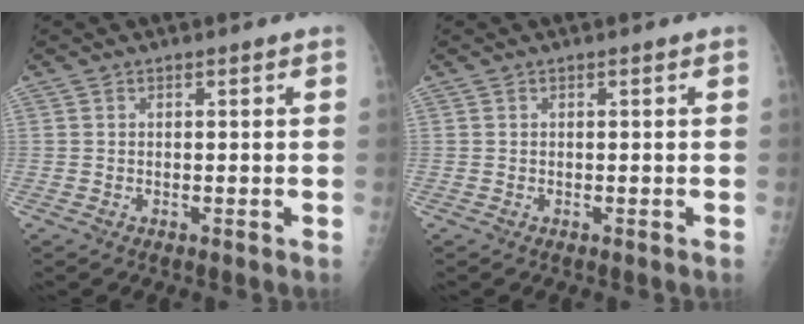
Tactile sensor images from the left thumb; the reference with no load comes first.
{"total": 0.0}